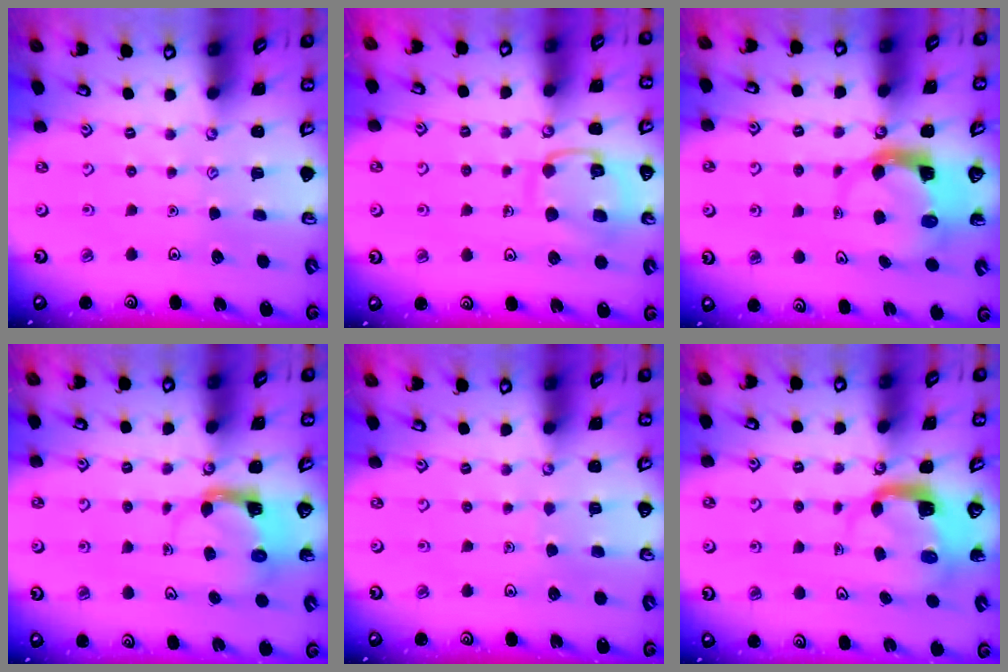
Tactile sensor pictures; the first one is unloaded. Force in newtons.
{"total": 12.8, "press": 12.8, "slide": 1.1}
{"total": 4.0, "press": 3.9, "slide": 0.6}
{"total": 3.7, "press": 3.7, "slide": 0.6}
{"total": 3.4, "press": 3.4, "slide": 0.3}
{"total": 4.0, "press": 4.0, "slide": 0.4}